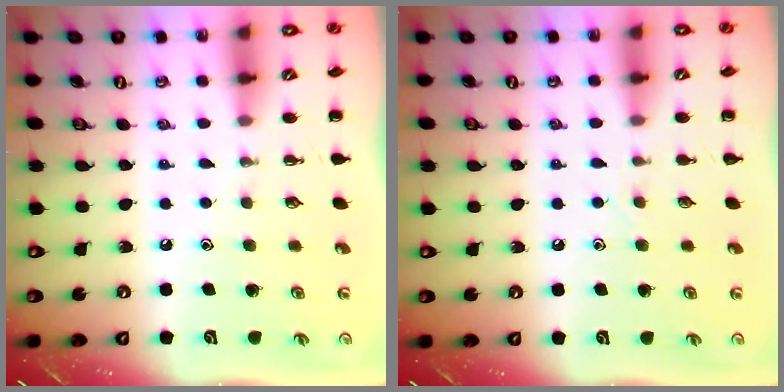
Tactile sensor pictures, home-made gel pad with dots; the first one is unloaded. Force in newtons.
{"total": 4.9, "press": 4.7, "slide": 1.4}